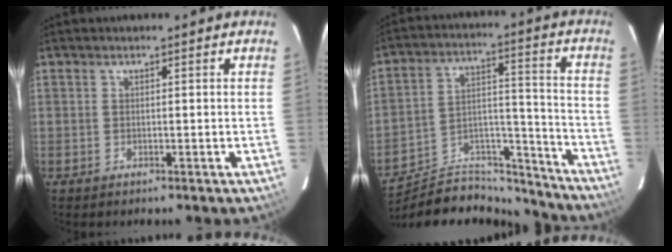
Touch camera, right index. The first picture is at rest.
{"total": 18.6, "force": [-17.1, 6.2, 4.0], "torque": [-0.064, 0.061, -0.255]}